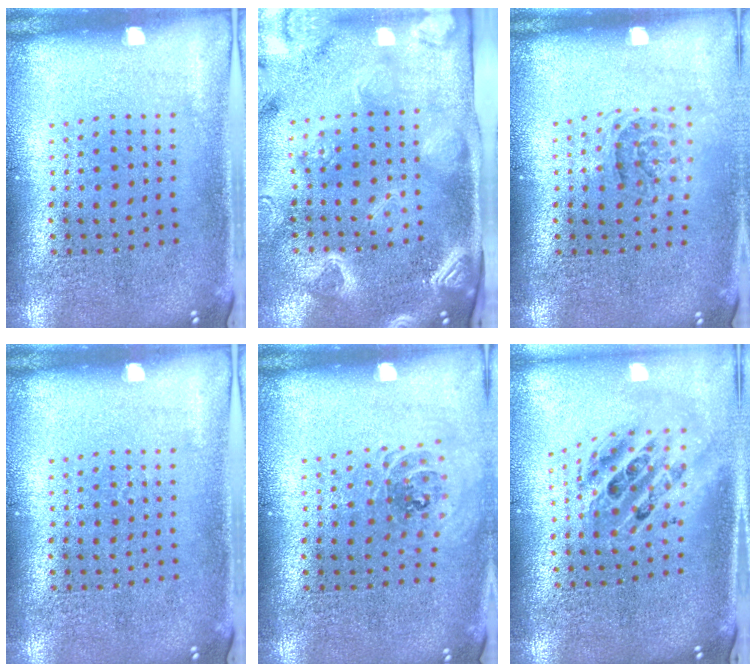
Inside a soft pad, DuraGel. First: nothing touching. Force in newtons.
{"total": 3.8, "press": 3.1, "slide": 2.1}
{"total": 1.2, "press": 1.0, "slide": 0.6}
{"total": 0.0}
{"total": 0.9, "press": 0.9, "slide": 0.2}
{"total": 2.1, "press": 1.6, "slide": 1.4}